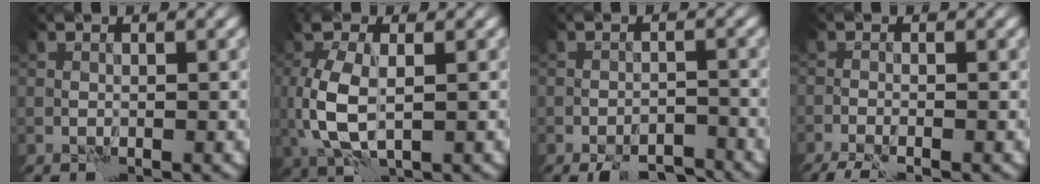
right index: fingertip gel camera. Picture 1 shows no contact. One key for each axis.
{"total": 6.0, "fx": 0.4, "fy": 3.1, "fz": 5.1, "tx": -0.127, "ty": -0.005, "tz": 0.012}
{"total": 5.0, "fx": -4.3, "fy": 1.5, "fz": 2.0, "tx": -0.023, "ty": -0.007, "tz": -0.064}
{"total": 3.3, "fx": -2.8, "fy": 0.2, "fz": 1.7, "tx": -0.038, "ty": -0.019, "tz": -0.055}